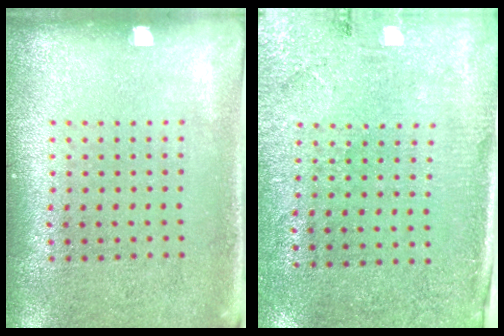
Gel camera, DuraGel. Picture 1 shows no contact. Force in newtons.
{"total": 2.7, "press": 2.4, "slide": 1.3}